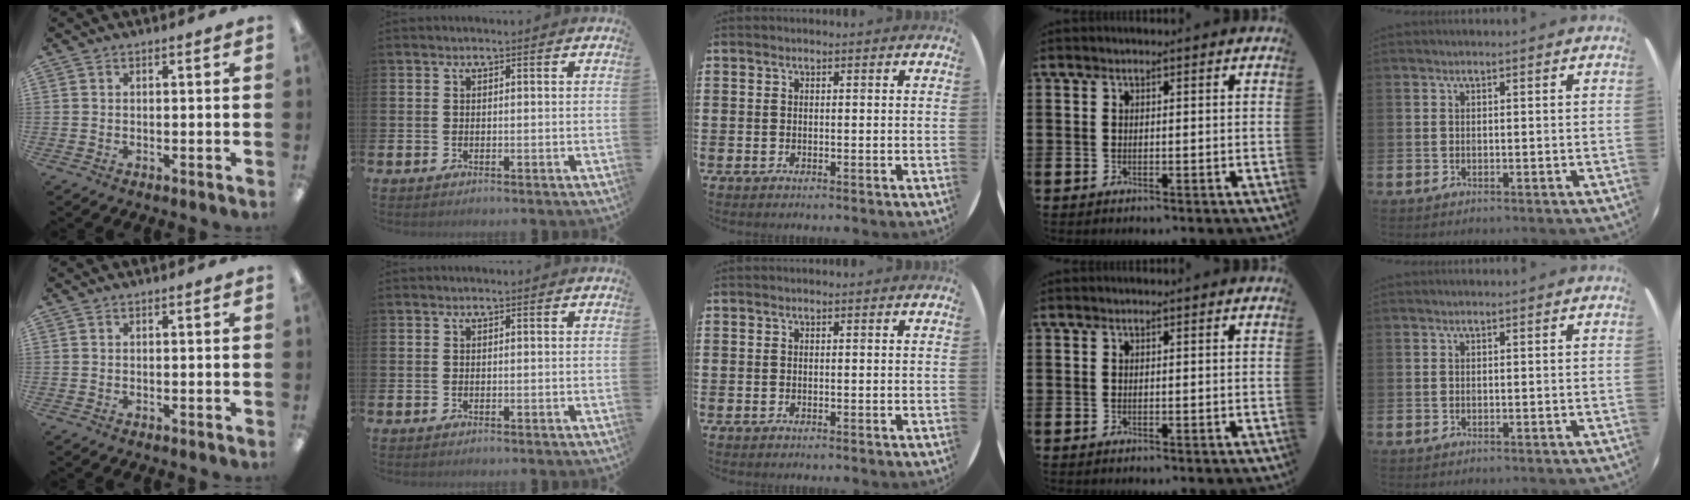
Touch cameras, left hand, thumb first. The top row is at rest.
{}